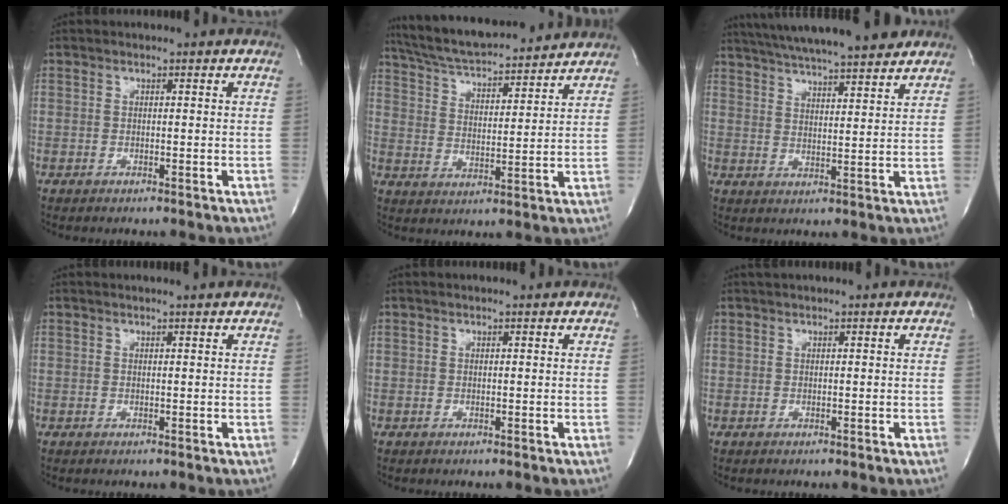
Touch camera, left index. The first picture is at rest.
{"total": 17.2, "force": [15.8, 2.2, 6.4], "torque": [-0.114, 0.024, 0.251]}
{"total": 18.9, "force": [16.4, 1.8, 9.1], "torque": [-0.156, 0.026, 0.242]}
{"total": 2.3, "force": [2.2, -0.3, 0.8], "torque": [-0.012, 0.007, 0.028]}
{"total": 1.1, "force": [1.0, 0.0, 0.5], "torque": [-0.008, 0.013, 0.018]}
{"total": 2.6, "force": [2.3, 0.1, 1.2], "torque": [-0.013, 0.028, 0.037]}